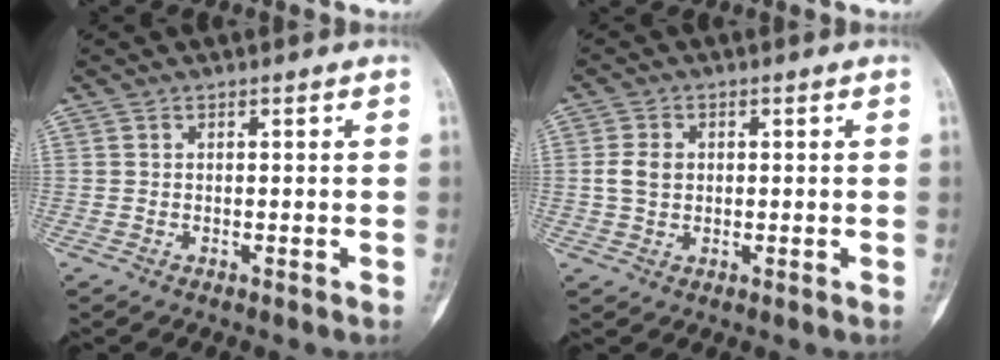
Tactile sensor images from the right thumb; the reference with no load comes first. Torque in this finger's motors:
{"motor_torque": [0.55, 0.36, 0.28, -0.32, 0.06]}